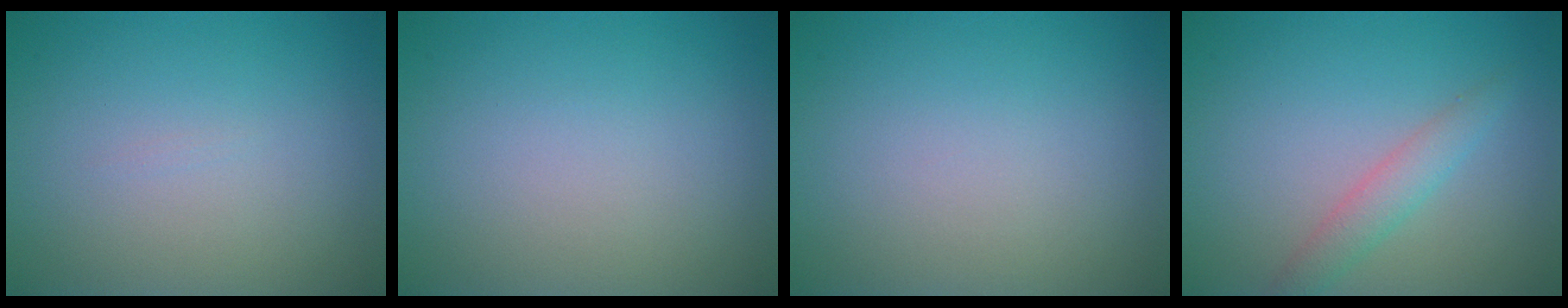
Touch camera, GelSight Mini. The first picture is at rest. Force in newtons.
{"total": 0.0}
{"total": 0.0}
{"total": 2.1, "press": 2.1, "slide": 0.0}